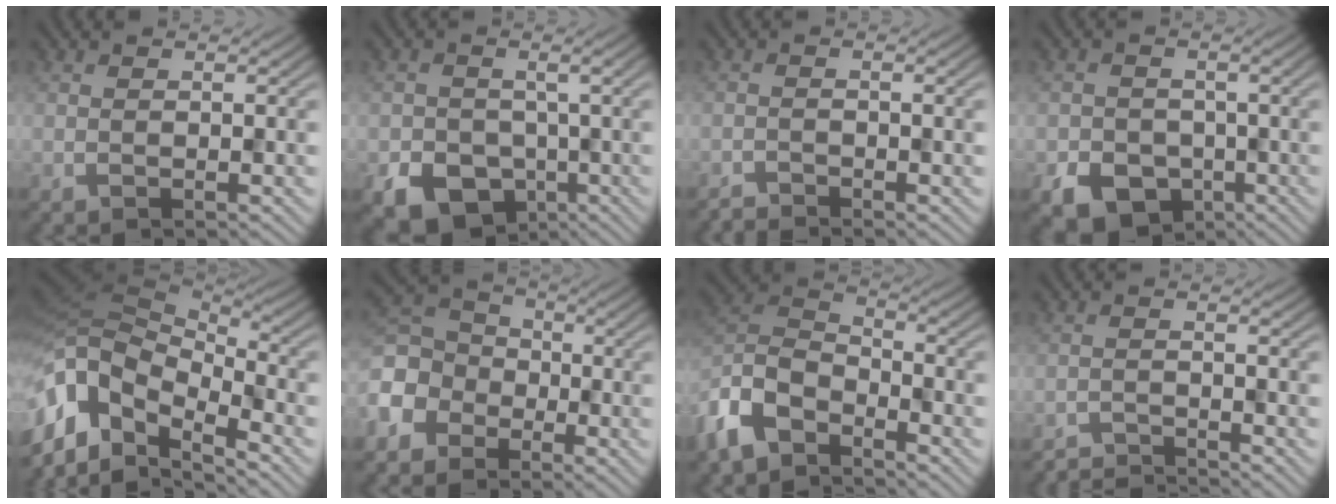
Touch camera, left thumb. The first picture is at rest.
{"total": 8.6, "force": [-3.6, 6.1, 4.8], "torque": [-0.085, -0.027, -0.051]}
{"total": 2.1, "force": [-1.7, 0.3, 1.2], "torque": [-0.021, -0.002, -0.036]}
{"total": 6.6, "force": [-3.2, 4.9, 3.1], "torque": [-0.054, -0.017, -0.057]}
{"total": 14.7, "force": [-5.3, 8.8, 10.6], "torque": [-0.255, -0.022, -0.085]}
{"total": 7.9, "force": [-3.6, 6.2, 3.2], "torque": [-0.101, -0.007, -0.092]}
{"total": 9.9, "force": [-6.7, 4.6, 5.7], "torque": [-0.135, -0.006, -0.156]}
{"total": 3.0, "force": [-3.0, 0.1, 0.5], "torque": [-0.004, -0.001, -0.061]}